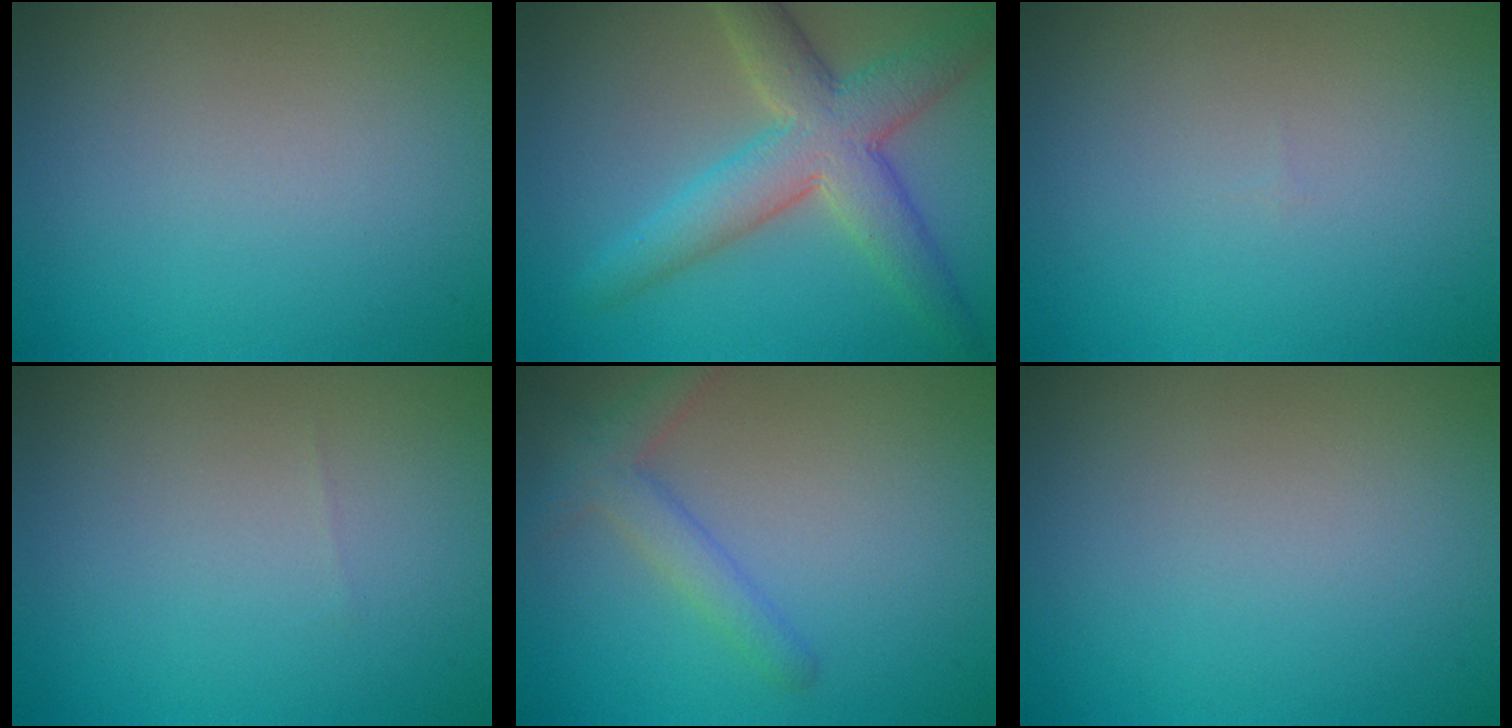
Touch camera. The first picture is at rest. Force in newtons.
{"total": 6.6, "press": 6.6, "slide": 0.2}
{"total": 0.0}
{"total": 0.0}
{"total": 2.7, "press": 2.7, "slide": 0.2}
{"total": 0.0}